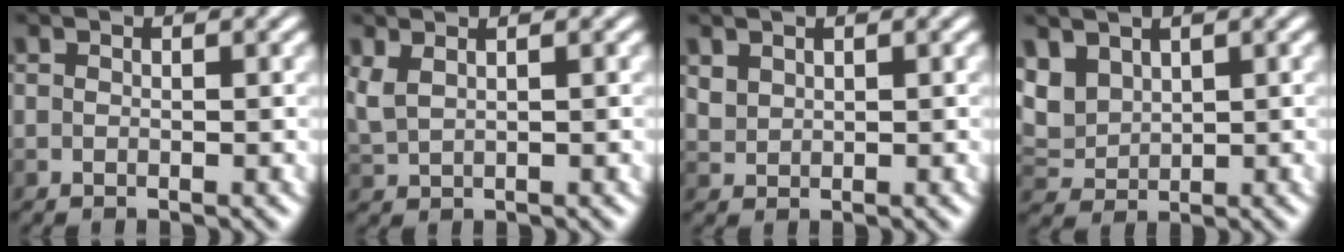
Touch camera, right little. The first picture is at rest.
{"total": 2.7, "force": [1.1, 1.2, 2.1], "torque": [-0.056, 0.001, 0.026]}
{"total": 1.6, "force": [0.9, 1.2, 0.6], "torque": [-0.026, -0.004, 0.020]}
{"total": 3.0, "force": [1.6, 2.1, 1.6], "torque": [-0.050, 0.002, 0.029]}